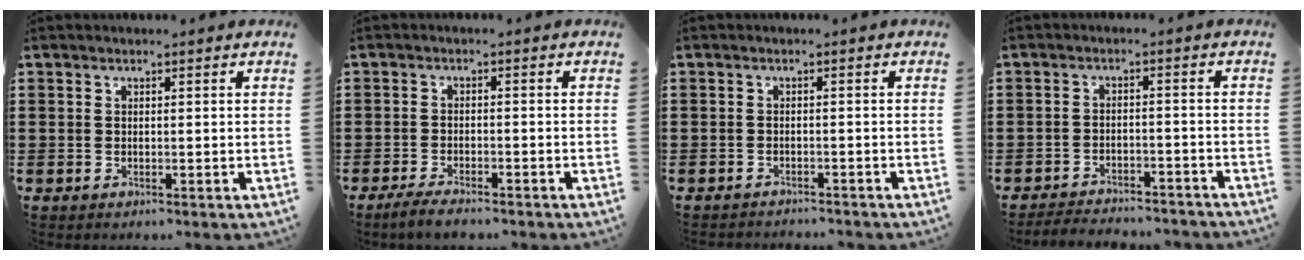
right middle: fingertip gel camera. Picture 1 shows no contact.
{"total": 2.7, "force": [-2.4, 0.4, 1.2], "torque": [-0.029, 0.001, -0.049]}
{"total": 1.3, "force": [-1.3, 0.0, 0.0], "torque": [-0.004, 0.001, -0.028]}
{"total": 3.3, "force": [-3.3, 0.3, 0.1], "torque": [-0.007, 0.002, -0.070]}